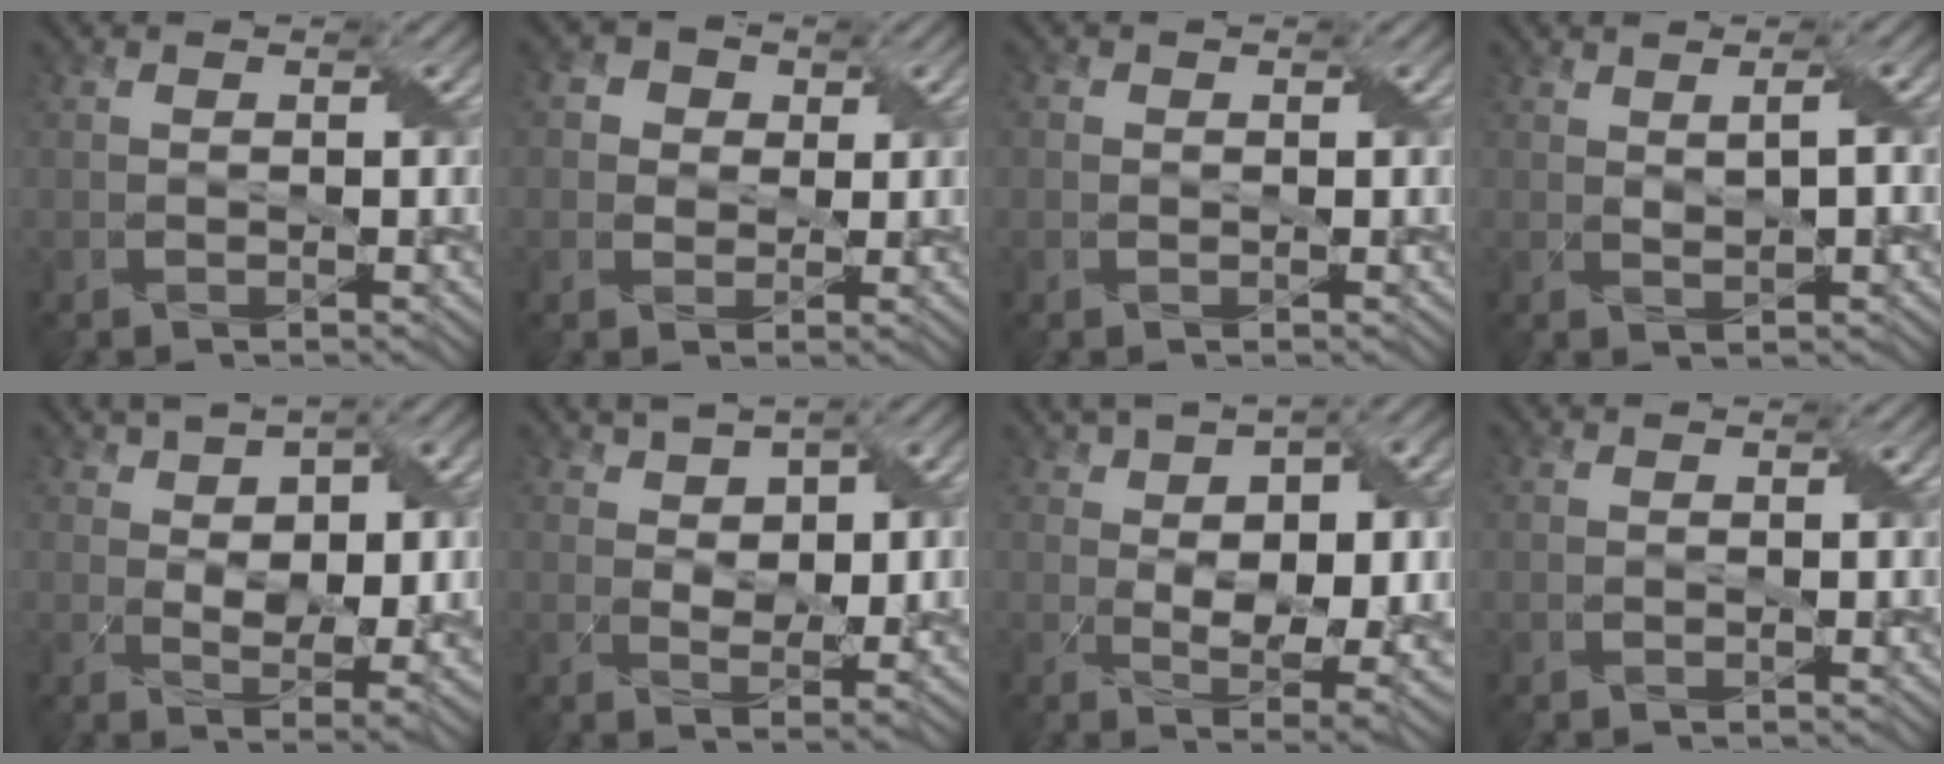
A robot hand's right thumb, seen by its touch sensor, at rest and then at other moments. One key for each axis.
{"total": 3.7, "fx": 1.2, "fy": 3.3, "fz": 1.2, "tx": -0.037, "ty": 0.001, "tz": 0.006}
{"total": 0.8, "fx": 0.1, "fy": 0.8, "fz": 0.2, "tx": -0.003, "ty": -0.002, "tz": 0.000}
{"total": 2.5, "fx": 0.9, "fy": 0.5, "fz": 2.2, "tx": -0.037, "ty": -0.002, "tz": 0.020}
{"total": 13.8, "fx": 3.6, "fy": 6.5, "fz": 11.6, "tx": -0.192, "ty": 0.011, "tz": 0.066}
{"total": 9.4, "fx": 3.6, "fy": 4.6, "fz": 7.3, "tx": -0.130, "ty": 0.010, "tz": 0.060}
{"total": 16.6, "fx": 2.8, "fy": 7.6, "fz": 14.5, "tx": -0.217, "ty": 0.009, "tz": 0.064}
{"total": 0.0}